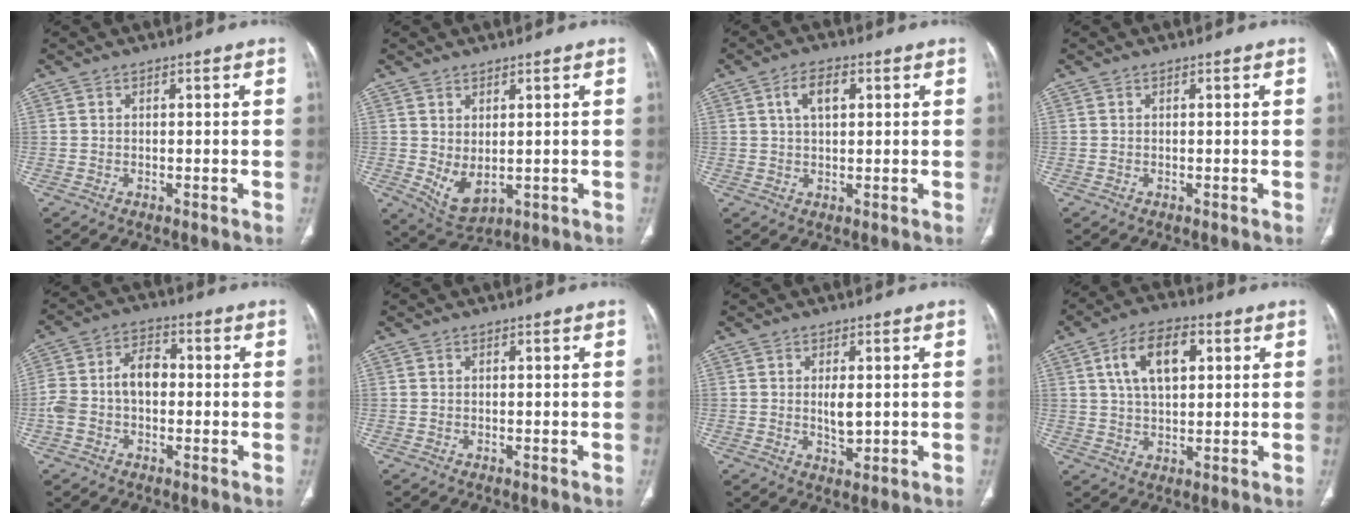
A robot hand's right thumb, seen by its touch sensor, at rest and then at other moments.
{"total": 5.8, "force": [0.0, 3.3, 4.8], "torque": [-0.082, -0.009, 0.023]}
{"total": 5.3, "force": [1.7, 2.8, 4.1], "torque": [-0.073, 0.005, 0.031]}
{"total": 0.0}
{"total": 9.2, "force": [-0.7, 6.2, 6.8], "torque": [-0.134, 0.033, -0.022]}
{"total": 0.0}
{"total": 4.0, "force": [0.3, 1.8, 3.6], "torque": [-0.058, -0.008, 0.013]}
{"total": 11.2, "force": [3.6, 6.1, 8.7], "torque": [-0.140, 0.005, 0.060]}